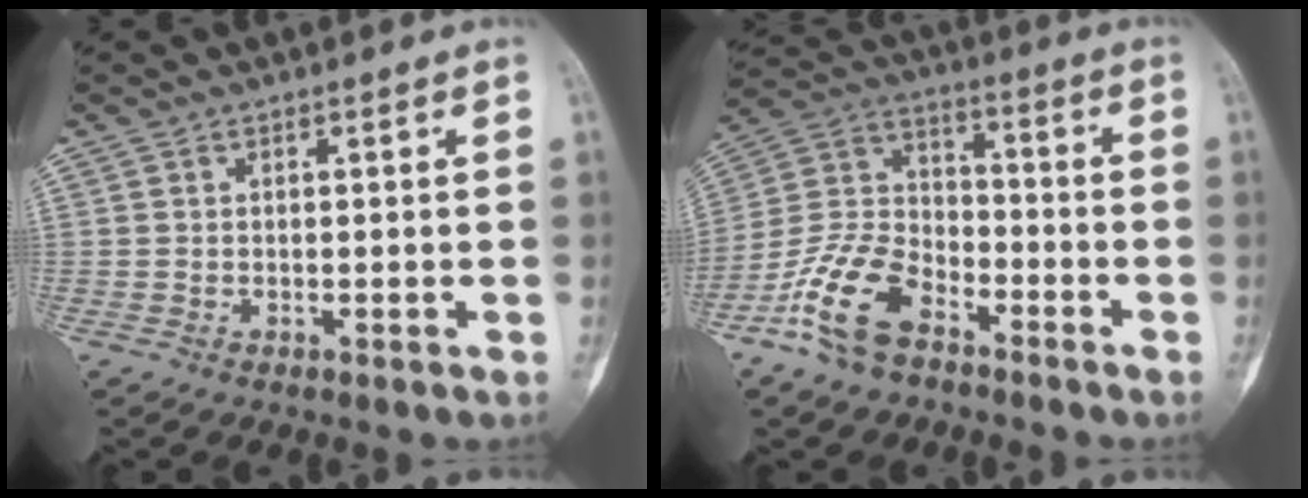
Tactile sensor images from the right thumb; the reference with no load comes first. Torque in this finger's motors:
{"motor_torque": [0.18, 0.38, 0.20, 0.20, 0.14]}